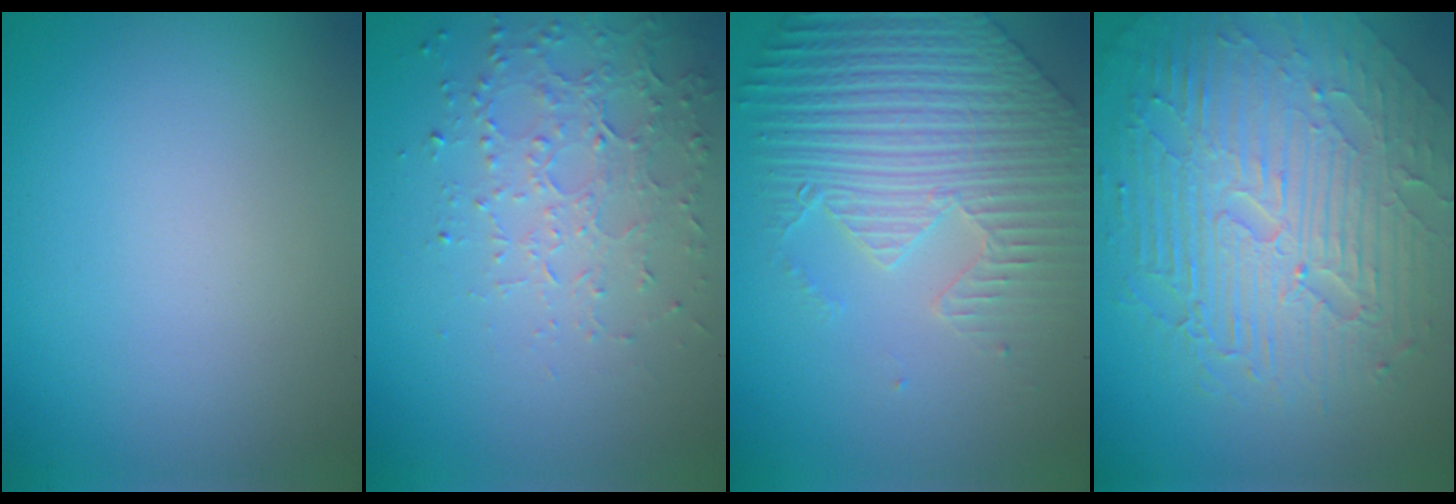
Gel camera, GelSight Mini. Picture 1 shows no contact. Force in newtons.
{"total": 3.5, "press": 3.0, "slide": 1.7}
{"total": 5.9, "press": 5.4, "slide": 2.5}
{"total": 9.7, "press": 6.2, "slide": 7.4}